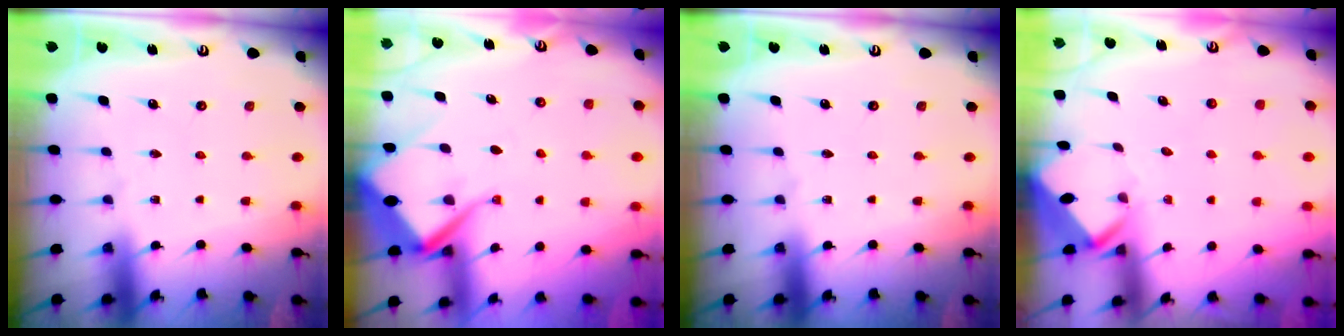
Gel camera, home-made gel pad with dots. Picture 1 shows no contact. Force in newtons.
{"total": 11.3, "press": 11.2, "slide": 1.3}
{"total": 0.0}
{"total": 3.5, "press": 3.5, "slide": 0.2}